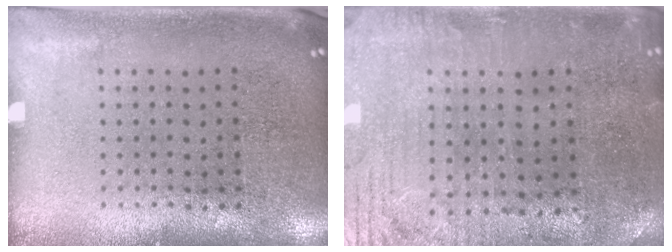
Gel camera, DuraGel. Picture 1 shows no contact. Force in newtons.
{"total": 1.0, "press": 0.8, "slide": 0.6}